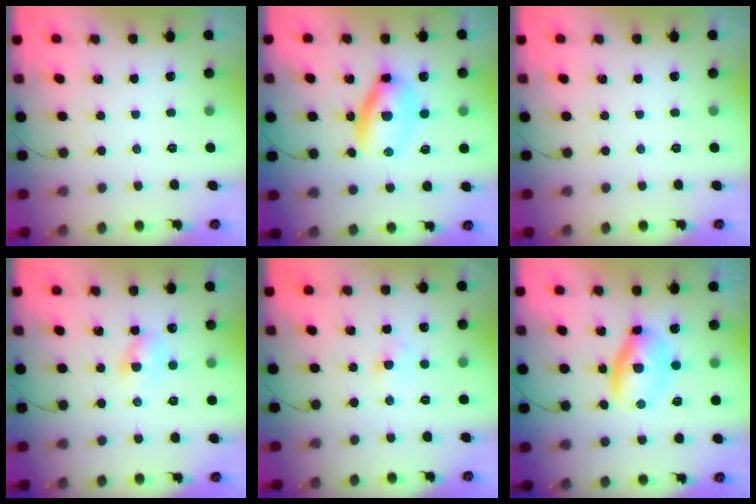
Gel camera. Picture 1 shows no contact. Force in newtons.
{"total": 6.3, "press": 6.3, "slide": 1.0}
{"total": 0.0}
{"total": 3.4, "press": 3.2, "slide": 1.2}
{"total": 2.4, "press": 2.1, "slide": 1.0}
{"total": 5.7, "press": 5.6, "slide": 1.1}